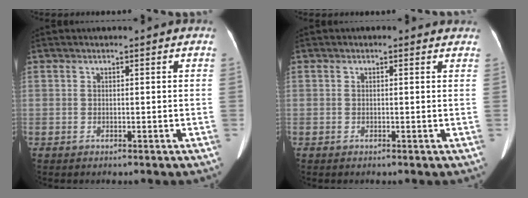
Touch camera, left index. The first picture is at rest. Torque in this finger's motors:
{"motor_torque": [-0.40, -0.24, -0.48, -0.21]}